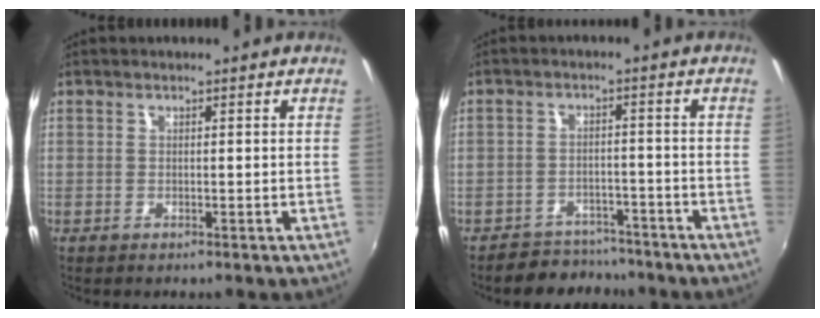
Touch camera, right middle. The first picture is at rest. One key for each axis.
{"total": 7.2, "fx": -6.3, "fy": 3.4, "fz": 0.6, "tx": -0.024, "ty": 0.014, "tz": -0.088}